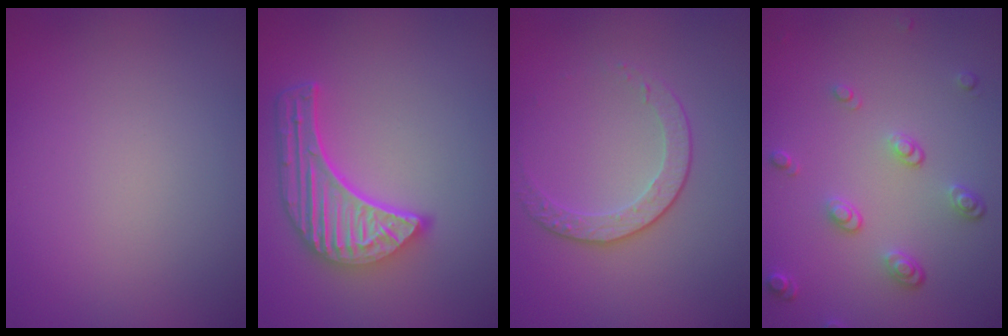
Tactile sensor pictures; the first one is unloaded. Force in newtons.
{"total": 5.9, "press": 4.5, "slide": 3.8}
{"total": 2.2, "press": 1.7, "slide": 1.4}
{"total": 2.6, "press": 1.7, "slide": 2.0}